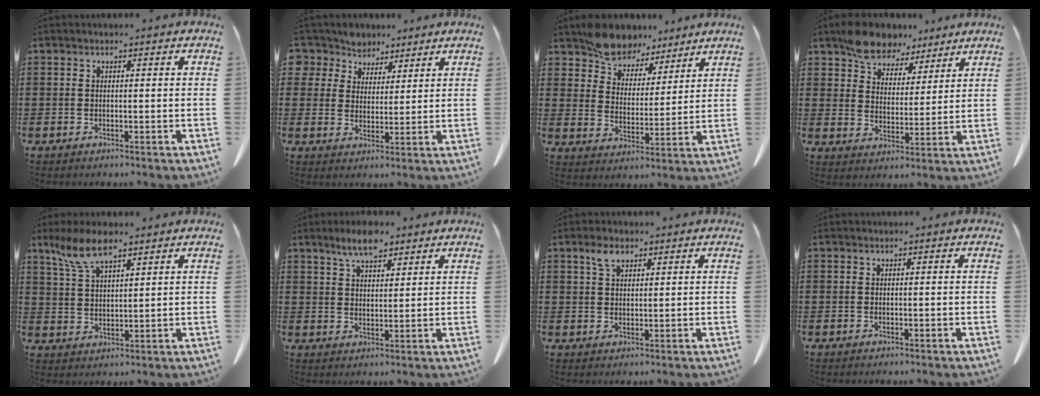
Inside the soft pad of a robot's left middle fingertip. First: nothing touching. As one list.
[{"total": 5.3, "force": [4.4, 3.0, -0.3], "torque": [-0.025, -0.016, 0.080]}, {"total": 7.7, "force": [7.0, 3.2, 0.8], "torque": [-0.043, -0.032, 0.134]}, {"total": 7.3, "force": [6.3, 3.5, 1.4], "torque": [-0.058, -0.011, 0.121]}, {"total": 7.0, "force": [4.8, 2.1, 4.6], "torque": [-0.102, 0.000, 0.088]}, {"total": 6.2, "force": [4.8, 2.2, 3.4], "torque": [-0.069, -0.005, 0.085]}, {"total": 3.1, "force": [1.9, 1.4, 1.9], "torque": [-0.044, 0.004, 0.036]}, {"total": 0.0}]